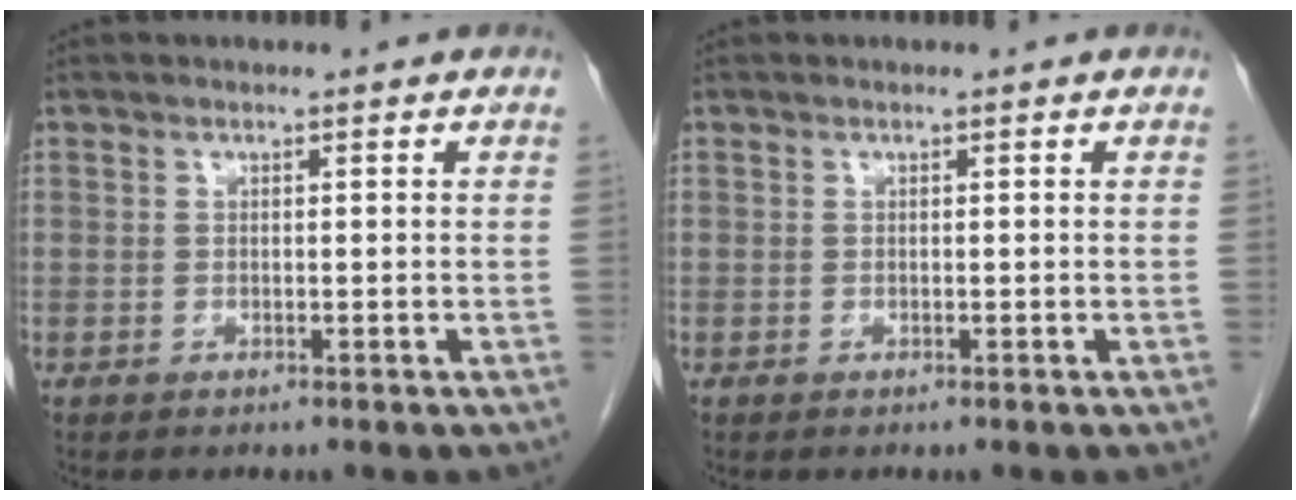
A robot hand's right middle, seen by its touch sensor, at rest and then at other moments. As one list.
[{"total": 0.0}]